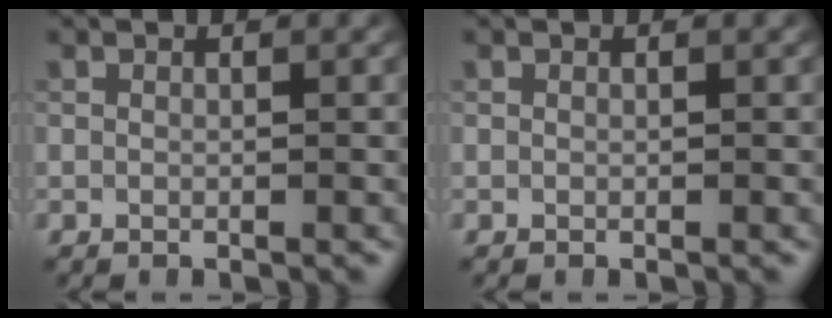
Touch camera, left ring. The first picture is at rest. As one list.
[{"total": 0.0}]